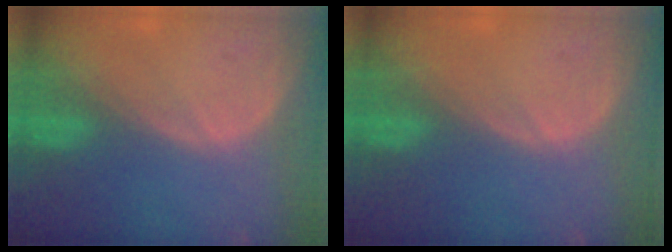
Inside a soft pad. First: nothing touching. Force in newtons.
{"total": 0.0}